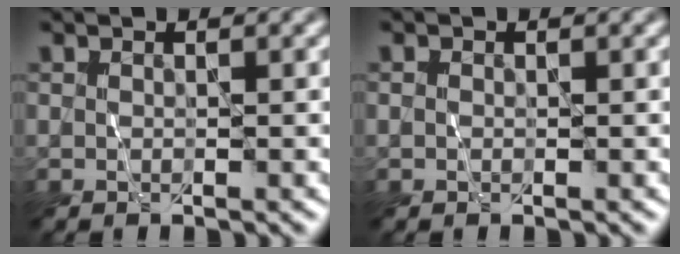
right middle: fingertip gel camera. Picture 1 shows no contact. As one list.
[{"total": 0.7, "force": [0.0, 0.6, 0.3], "torque": [-0.006, 0.000, -0.002]}]